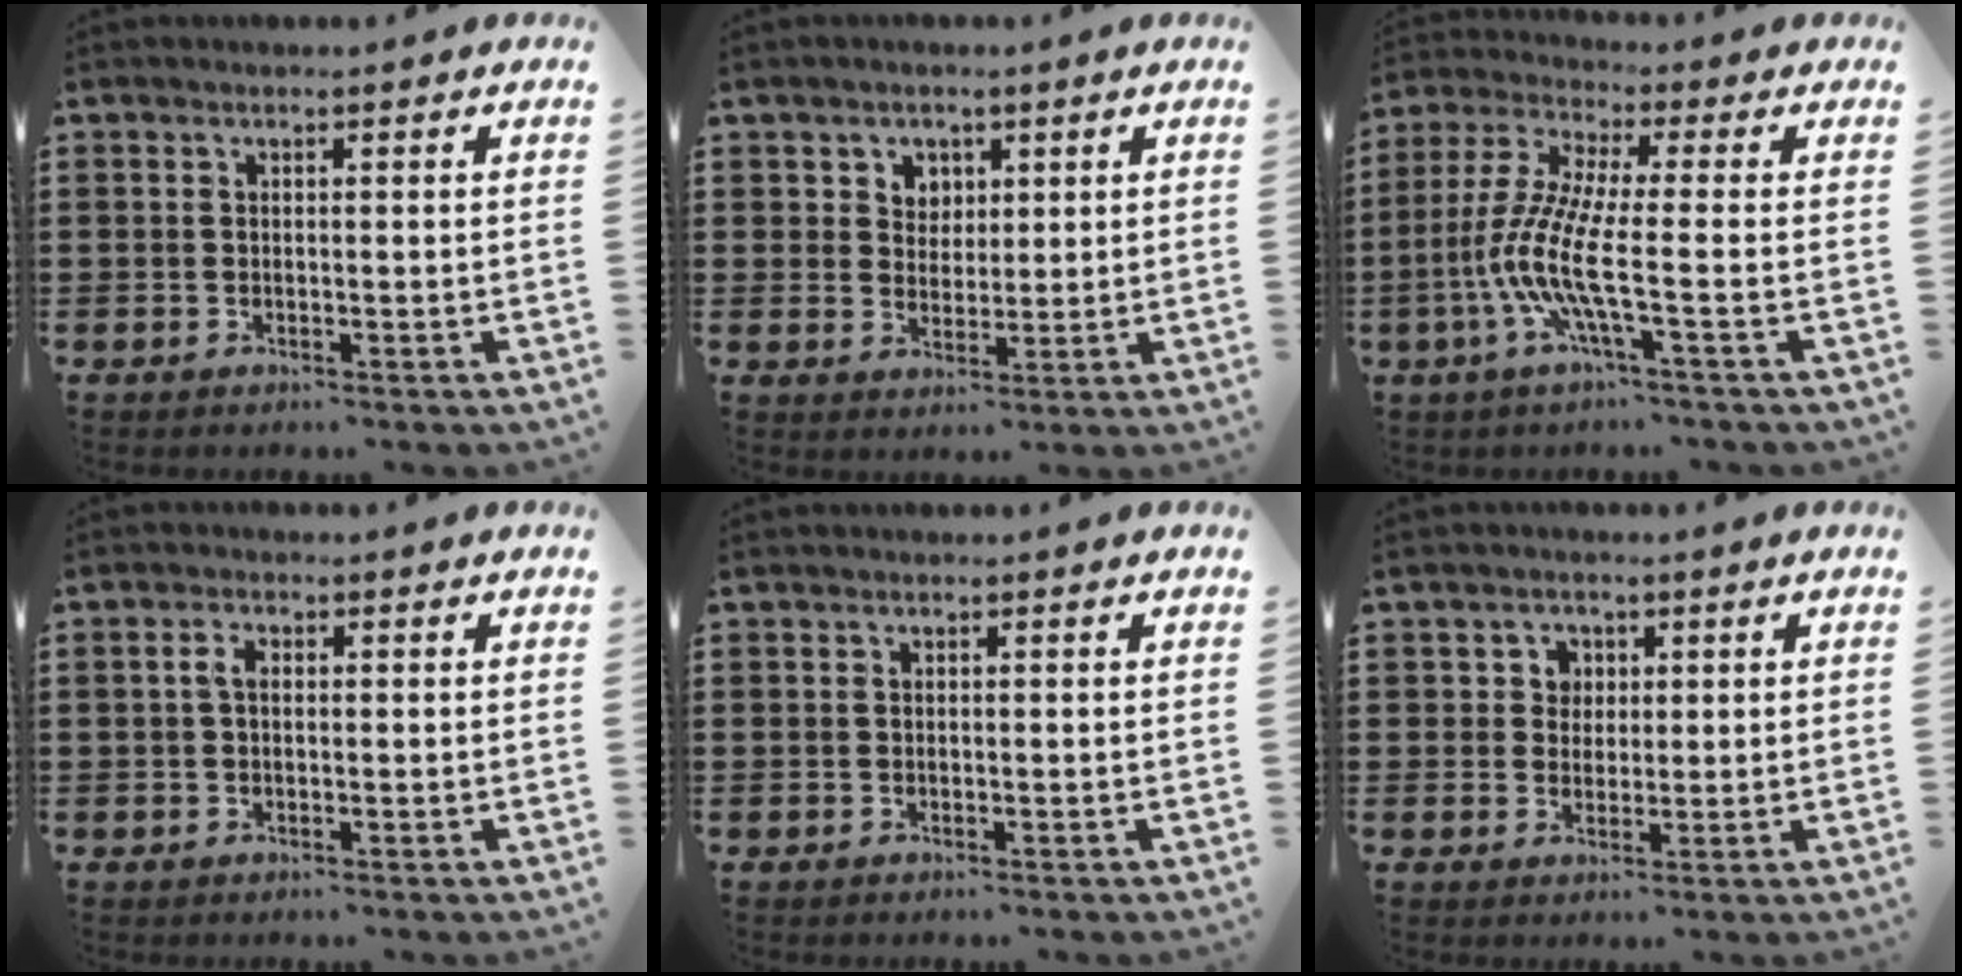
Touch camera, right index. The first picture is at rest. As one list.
[{"total": 3.3, "force": [1.6, 2.9, 0.4], "torque": [-0.022, 0.013, 0.027]}, {"total": 9.7, "force": [-3.0, 1.0, 9.1], "torque": [-0.230, -0.029, -0.072]}, {"total": 1.8, "force": [0.1, 1.0, 1.6], "torque": [-0.039, 0.003, -0.001]}, {"total": 0.0}, {"total": 2.7, "force": [0.7, 2.6, 0.5], "torque": [-0.022, 0.012, 0.010]}]